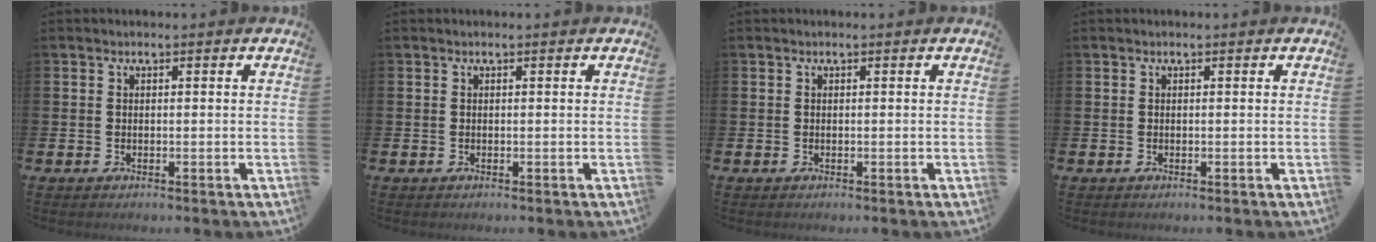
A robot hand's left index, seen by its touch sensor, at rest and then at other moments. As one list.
[{"total": 0.0}, {"total": 0.0}, {"total": 0.0}]